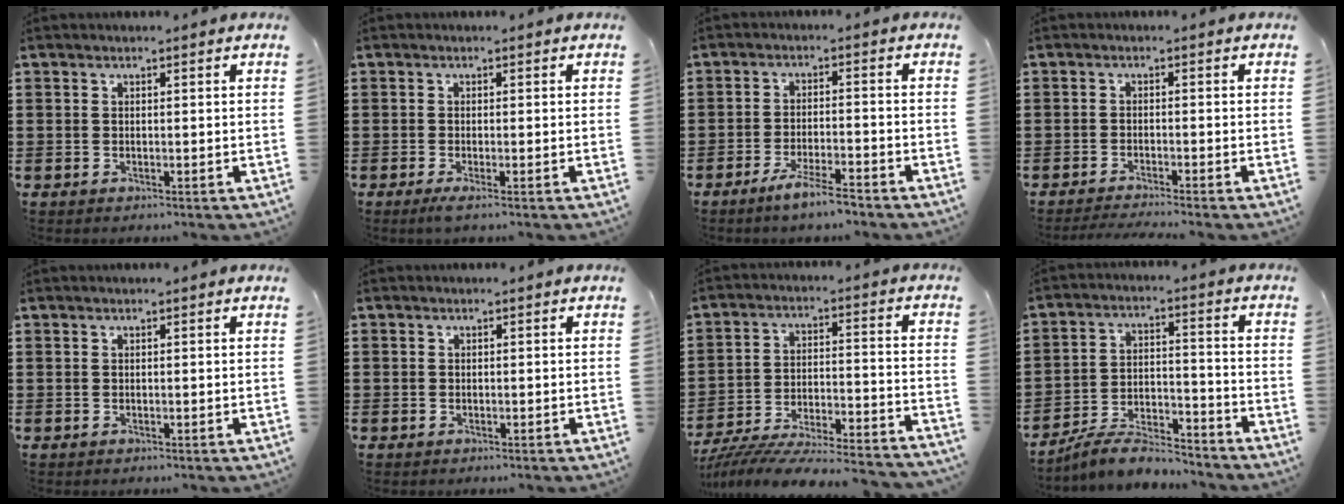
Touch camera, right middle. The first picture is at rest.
{"total": 1.0, "force": [-0.4, -0.1, 0.9], "torque": [-0.016, -0.005, -0.006]}
{"total": 4.6, "force": [-3.6, 0.1, 2.7], "torque": [-0.050, -0.003, -0.064]}
{"total": 1.8, "force": [-1.6, -0.3, 0.6], "torque": [-0.010, -0.002, -0.031]}
{"total": 0.0}
{"total": 0.7, "force": [-0.3, 0.7, 0.1], "torque": [-0.003, 0.001, -0.005]}
{"total": 7.2, "force": [-6.9, 0.1, 2.0], "torque": [-0.034, -0.005, -0.139]}
{"total": 7.6, "force": [-7.2, 1.2, 2.1], "torque": [-0.038, 0.016, -0.138]}